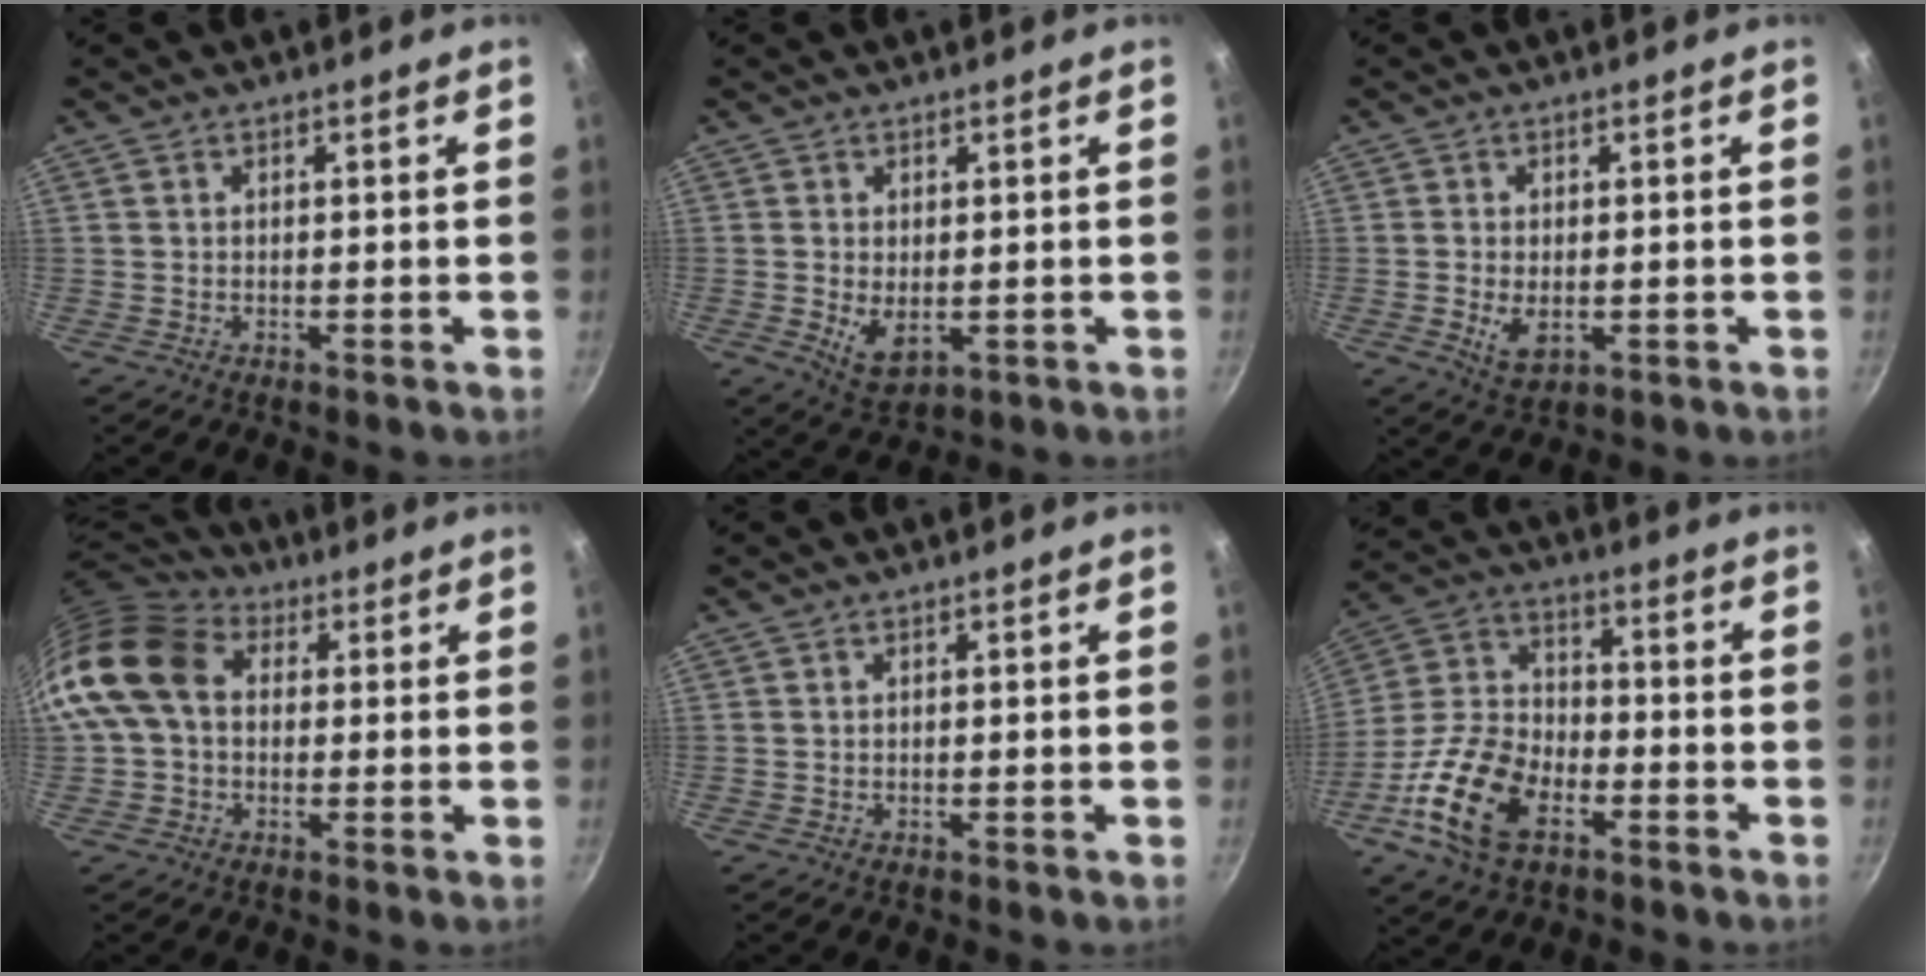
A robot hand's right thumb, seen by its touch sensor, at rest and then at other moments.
{"total": 5.6, "force": [-0.4, 3.6, 4.3], "torque": [-0.068, -0.017, 0.005]}
{"total": 4.8, "force": [-0.8, 3.0, 3.7], "torque": [-0.064, -0.009, -0.006]}
{"total": 14.3, "force": [1.6, 10.8, 9.3], "torque": [-0.165, 0.027, 0.012]}
{"total": 0.0}
{"total": 16.7, "force": [-7.4, 9.8, 11.3], "torque": [-0.215, 0.035, -0.151]}